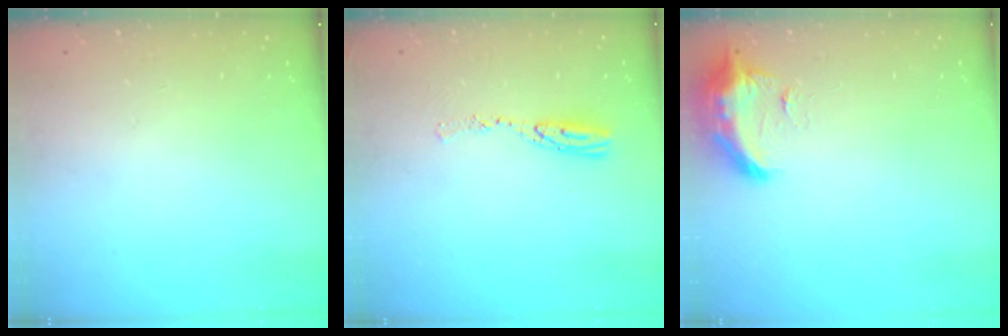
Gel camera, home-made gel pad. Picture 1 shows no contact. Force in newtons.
{"total": 8.1, "press": 8.1, "slide": 0.6}
{"total": 15.9, "press": 11.4, "slide": 11.1}